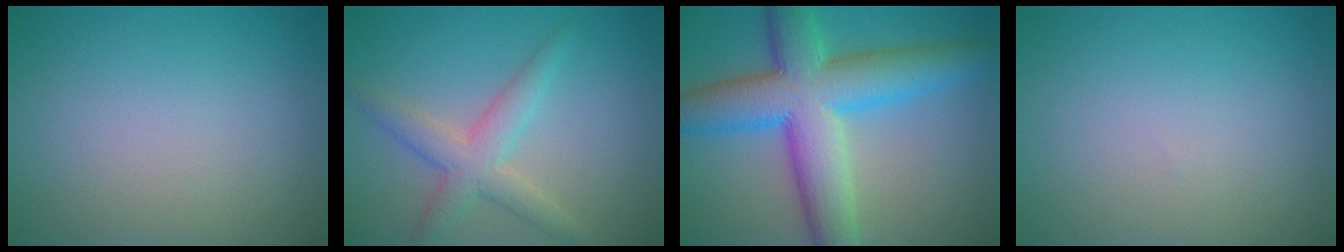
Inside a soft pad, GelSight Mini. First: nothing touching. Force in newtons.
{"total": 3.8, "press": 3.8, "slide": 0.1}
{"total": 10.8, "press": 10.8, "slide": 0.1}
{"total": 0.0}